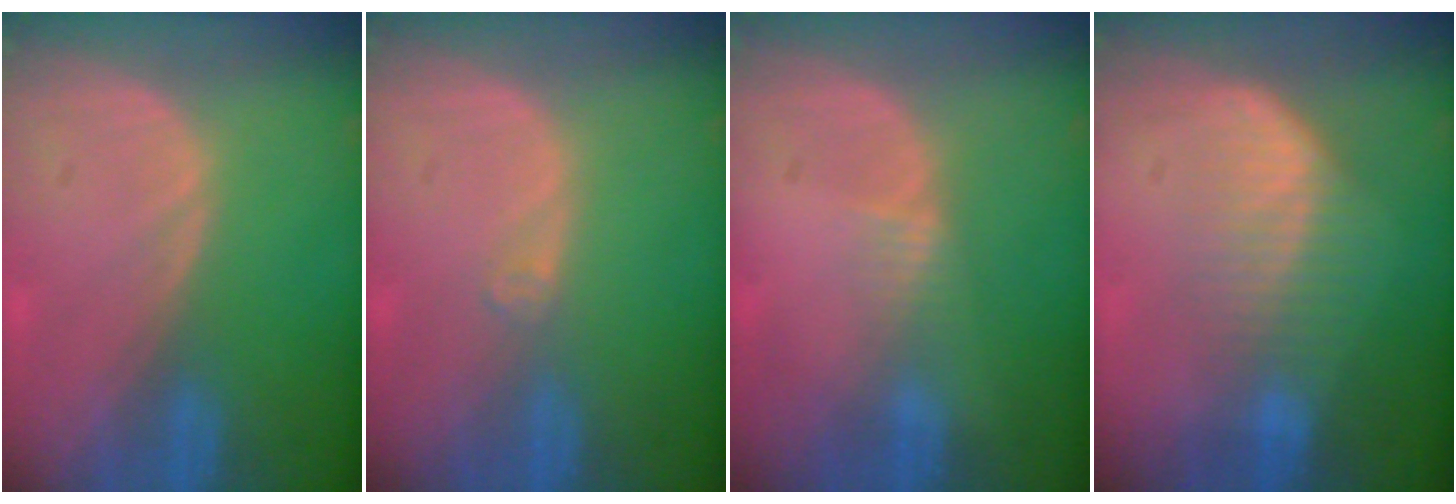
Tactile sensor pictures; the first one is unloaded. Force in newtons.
{"total": 1.1, "press": 0.8, "slide": 0.7}
{"total": 1.4, "press": 1.1, "slide": 0.8}
{"total": 6.5, "press": 6.0, "slide": 2.4}